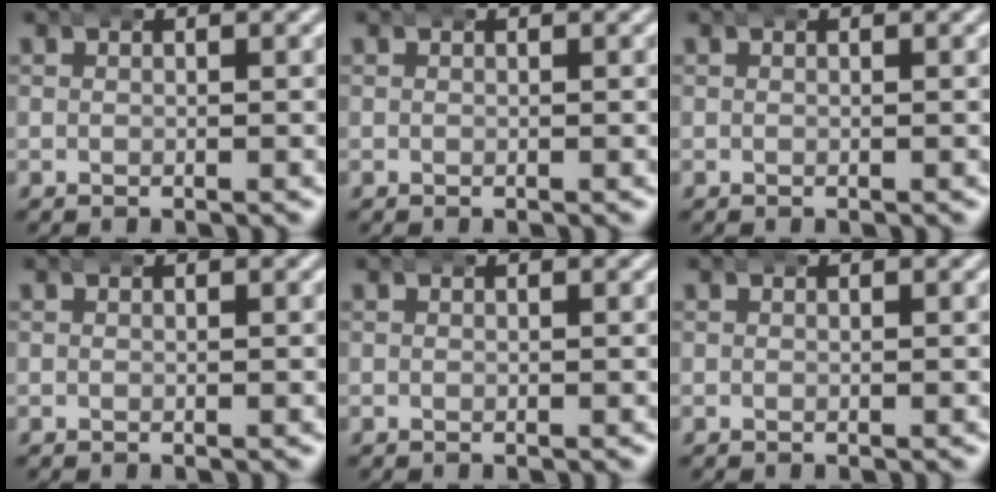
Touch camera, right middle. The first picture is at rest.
{"total": 0.0}
{"total": 0.0}
{"total": 0.0}
{"total": 0.0}
{"total": 0.0}